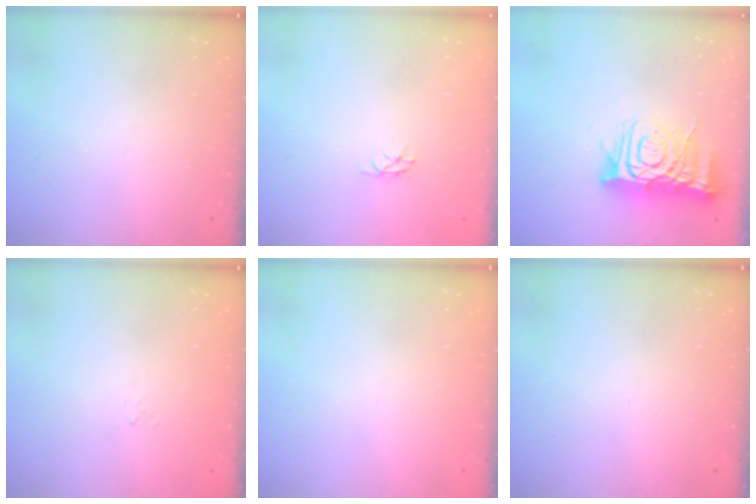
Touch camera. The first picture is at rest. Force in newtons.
{"total": 2.9, "press": 2.9, "slide": 0.3}
{"total": 12.6, "press": 12.6, "slide": 1.1}
{"total": 1.5, "press": 1.5, "slide": 0.2}
{"total": 0.0}
{"total": 0.0}